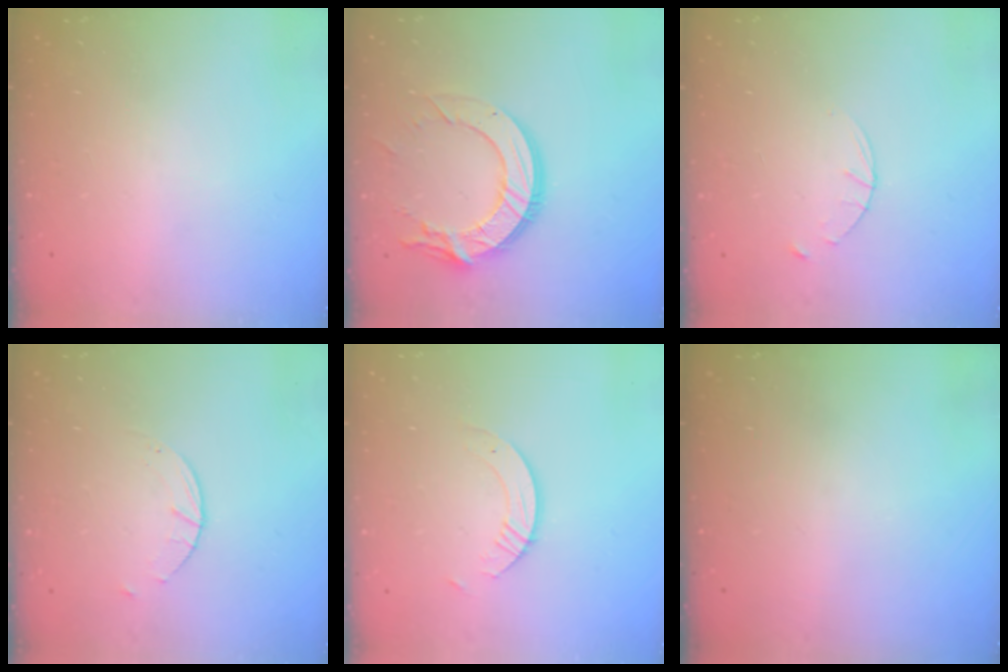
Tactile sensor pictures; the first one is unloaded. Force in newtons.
{"total": 15.3, "press": 15.2, "slide": 1.5}
{"total": 3.6, "press": 3.5, "slide": 0.4}
{"total": 2.6, "press": 2.6, "slide": 0.4}
{"total": 4.3, "press": 4.2, "slide": 0.3}
{"total": 0.0}